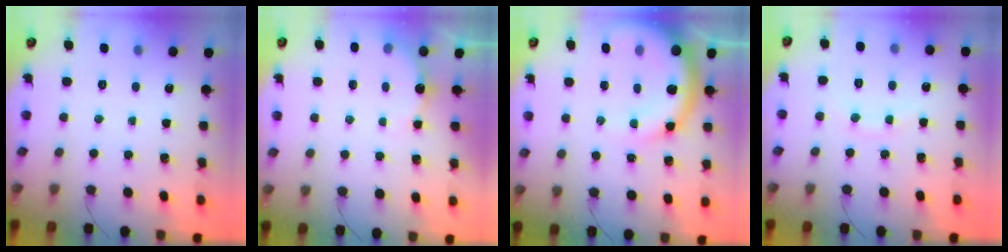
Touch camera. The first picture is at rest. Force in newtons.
{"total": 2.9, "press": 2.9, "slide": 0.5}
{"total": 14.5, "press": 14.3, "slide": 2.8}
{"total": 4.7, "press": 4.5, "slide": 1.4}